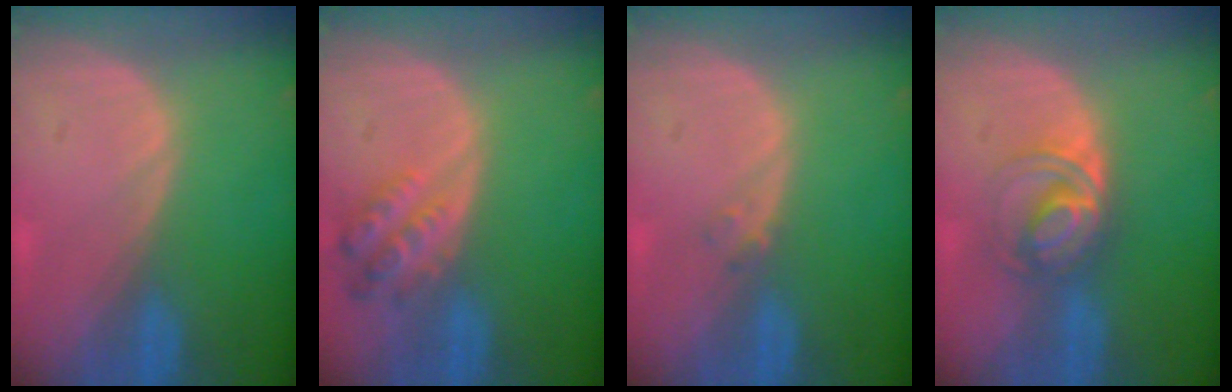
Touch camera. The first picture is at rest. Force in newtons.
{"total": 5.4, "press": 5.0, "slide": 2.1}
{"total": 1.0, "press": 1.0, "slide": 0.2}
{"total": 5.8, "press": 5.4, "slide": 2.1}